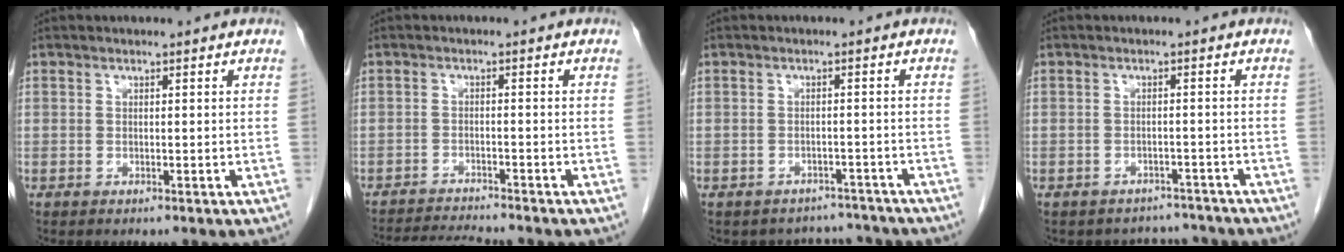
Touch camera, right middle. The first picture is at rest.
{"total": 5.8, "force": [-5.6, -1.0, 1.0], "torque": [-0.016, -0.016, -0.095]}
{"total": 5.8, "force": [-5.4, 2.2, -0.6], "torque": [0.014, 0.023, -0.063]}
{"total": 5.1, "force": [-4.7, 2.0, -0.6], "torque": [0.012, 0.018, -0.057]}